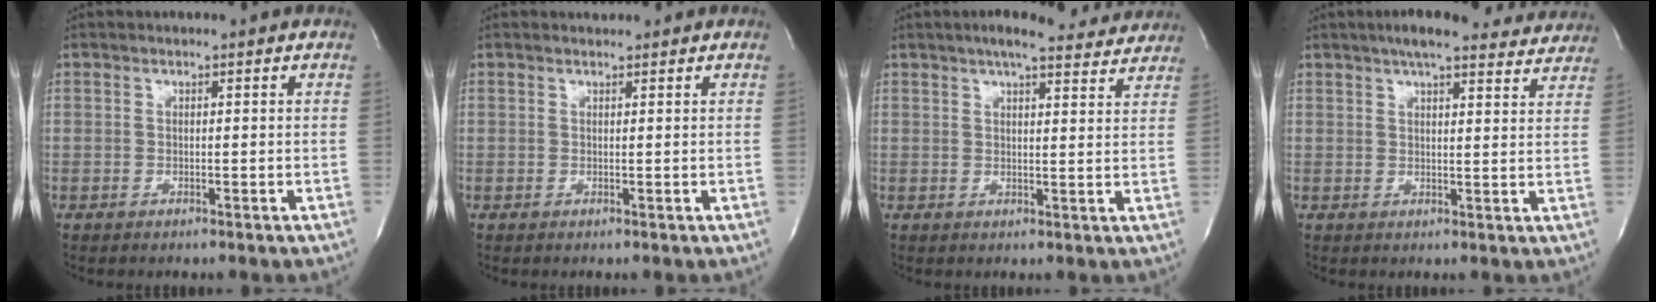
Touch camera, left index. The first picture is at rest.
{"total": 0.7, "force": [0.7, 0.1, -0.1], "torque": [-0.011, 0.001, 0.012]}
{"total": 11.6, "force": [10.3, 2.1, 4.8], "torque": [-0.059, 0.014, 0.119]}
{"total": 16.0, "force": [14.3, 3.1, 6.5], "torque": [-0.080, 0.028, 0.176]}